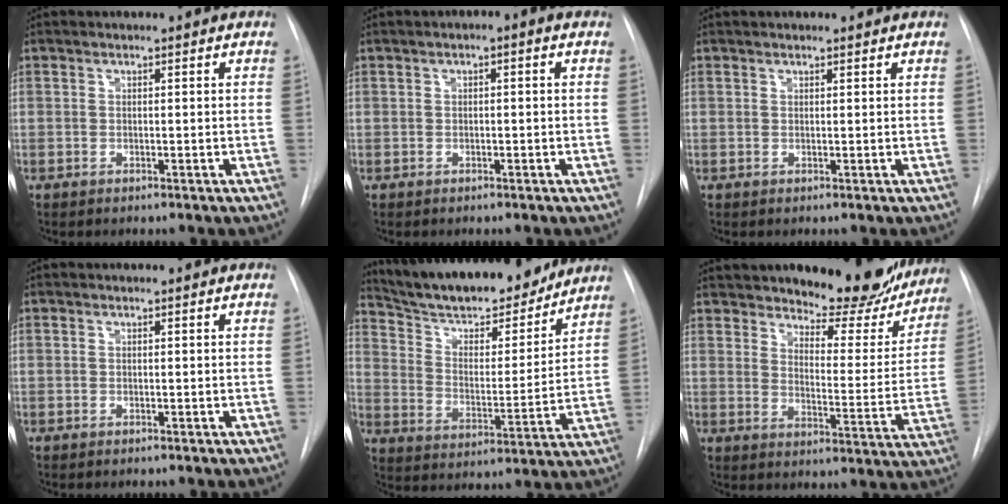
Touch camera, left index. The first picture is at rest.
{"total": 1.5, "force": [0.3, 0.4, 1.4], "torque": [-0.020, 0.007, 0.002]}
{"total": 3.0, "force": [2.7, 0.6, 1.2], "torque": [-0.015, 0.028, 0.036]}
{"total": 0.0}
{"total": 20.8, "force": [18.6, 4.2, 8.4], "torque": [-0.135, -0.004, 0.286]}
{"total": 18.2, "force": [16.3, 4.9, 6.5], "torque": [-0.071, -0.037, 0.216]}